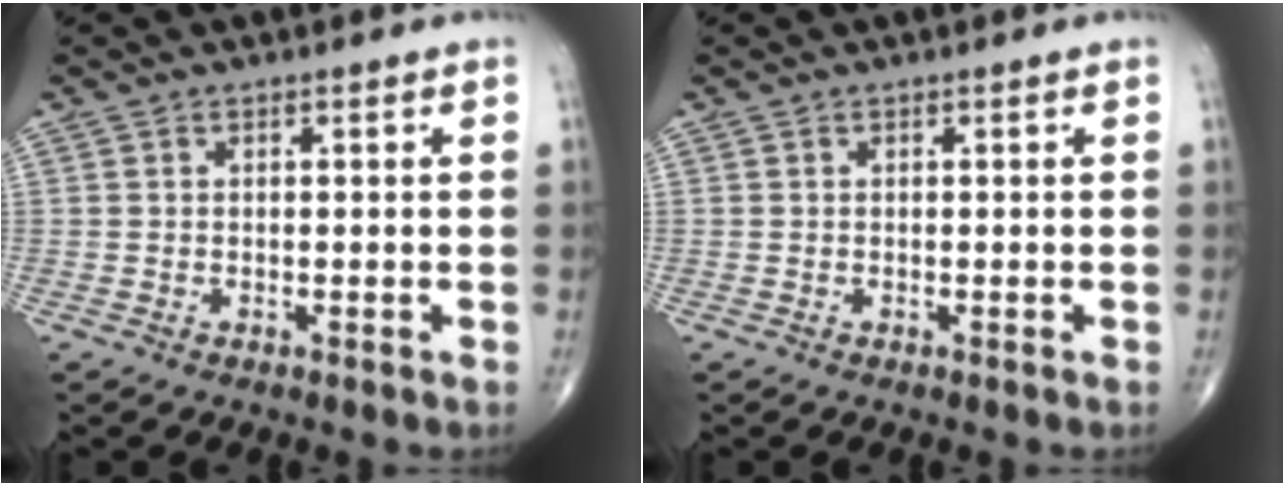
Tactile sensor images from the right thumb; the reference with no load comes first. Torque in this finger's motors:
{"motor_torque": [0.00, 0.00, 0.00, 0.00, 0.02]}